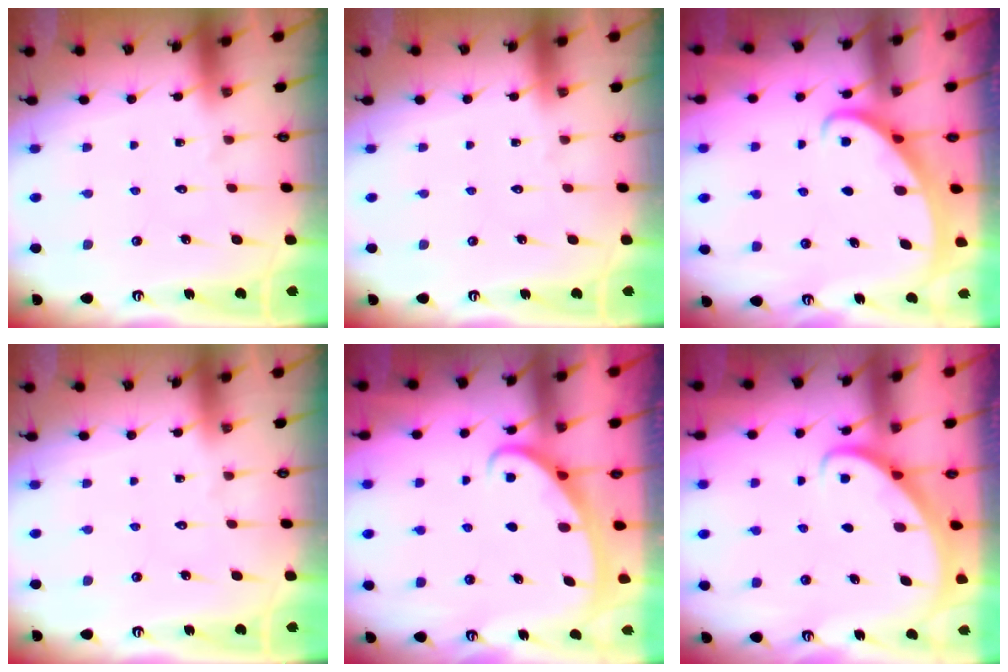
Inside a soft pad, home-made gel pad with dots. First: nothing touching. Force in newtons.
{"total": 0.0}
{"total": 2.2, "press": 2.2, "slide": 0.2}
{"total": 0.0}
{"total": 2.7, "press": 2.7, "slide": 0.4}
{"total": 2.8, "press": 2.8, "slide": 0.2}